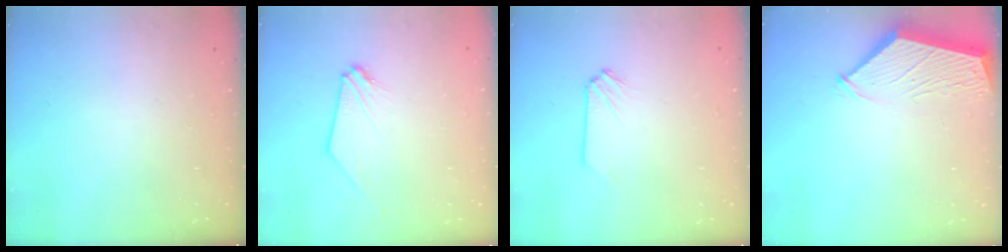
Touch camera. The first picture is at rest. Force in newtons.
{"total": 0.0}
{"total": 0.0}
{"total": 2.9, "press": 2.9, "slide": 0.4}